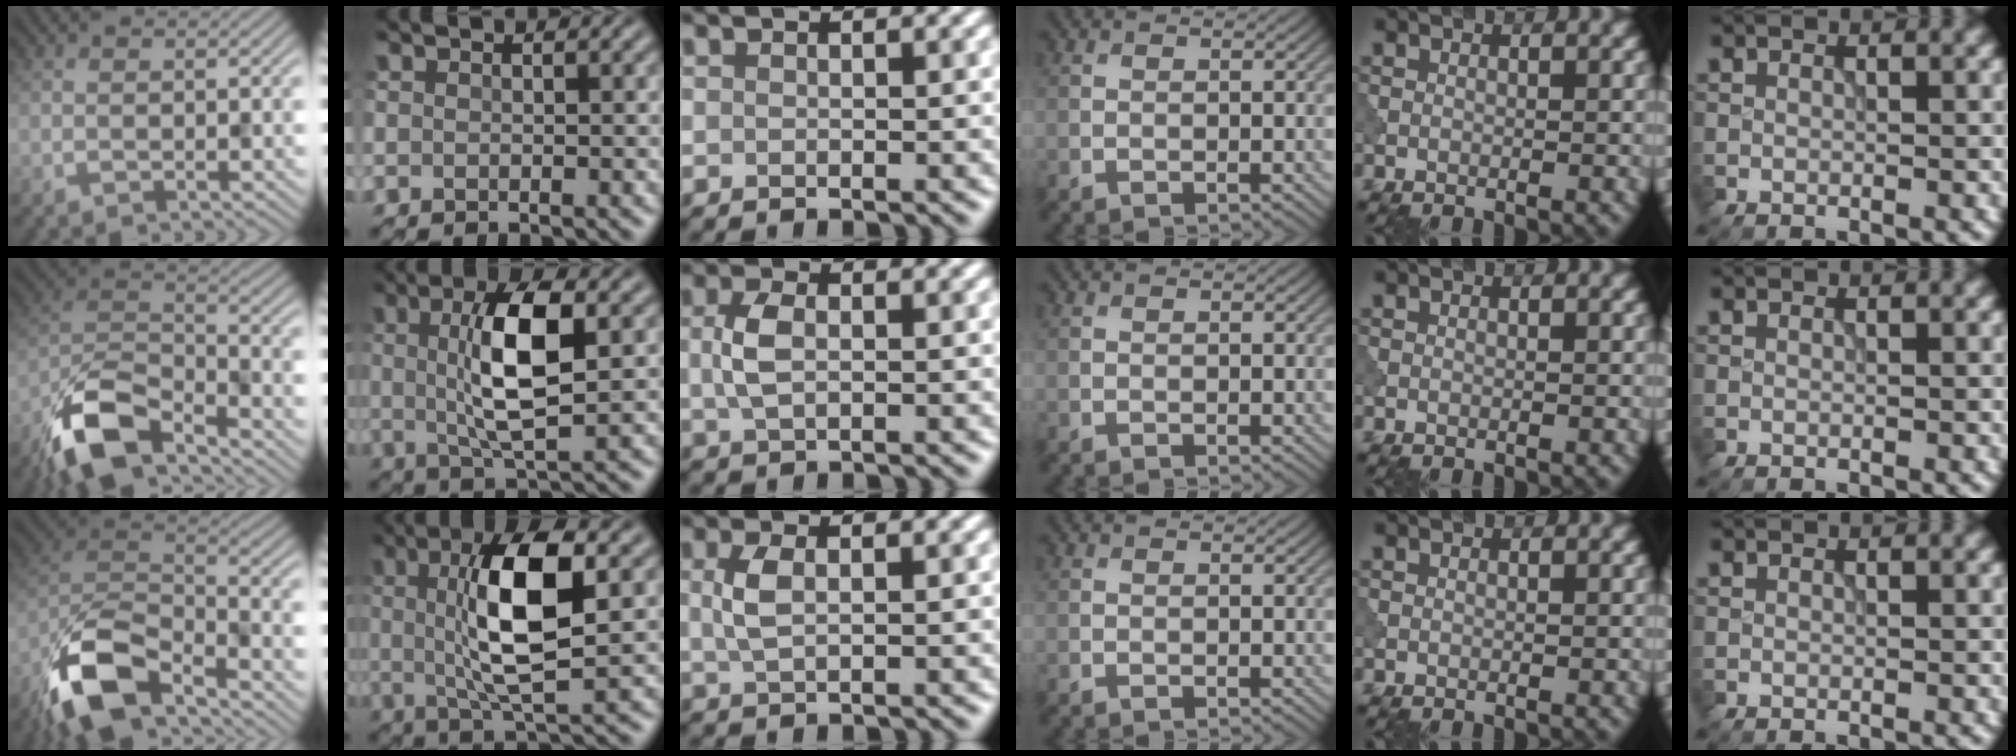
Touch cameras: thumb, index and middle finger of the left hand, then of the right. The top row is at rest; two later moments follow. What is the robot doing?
{"motion": "shake", "object": "bell"}